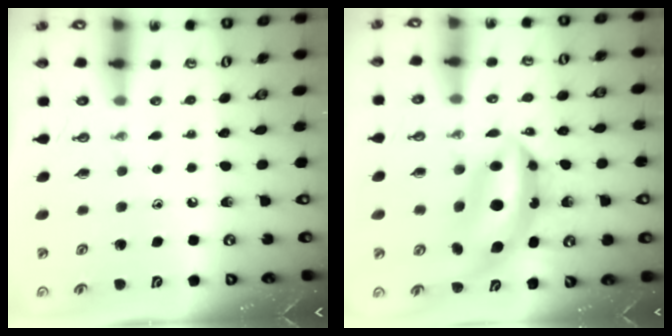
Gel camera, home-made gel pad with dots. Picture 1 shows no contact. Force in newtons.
{"total": 10.0, "press": 9.9, "slide": 1.2}